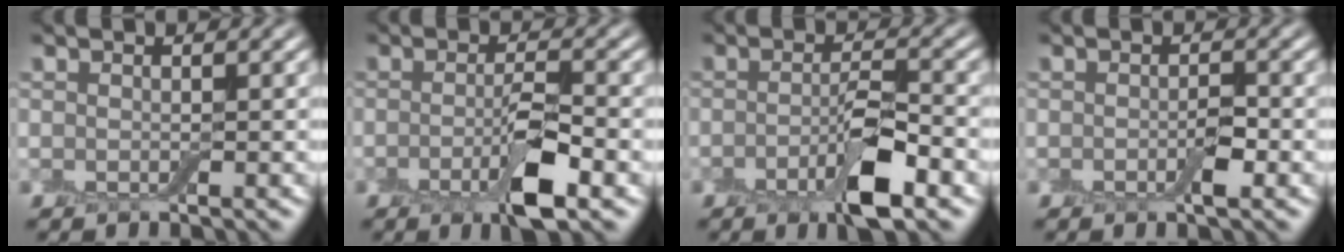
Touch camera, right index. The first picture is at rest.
{"total": 4.6, "force": [-1.6, 1.1, 4.2], "torque": [-0.072, -0.002, -0.033]}
{"total": 5.0, "force": [-2.1, 1.3, 4.3], "torque": [-0.075, 0.000, -0.042]}
{"total": 1.7, "force": [-0.6, 0.5, 1.5], "torque": [-0.026, -0.002, -0.011]}